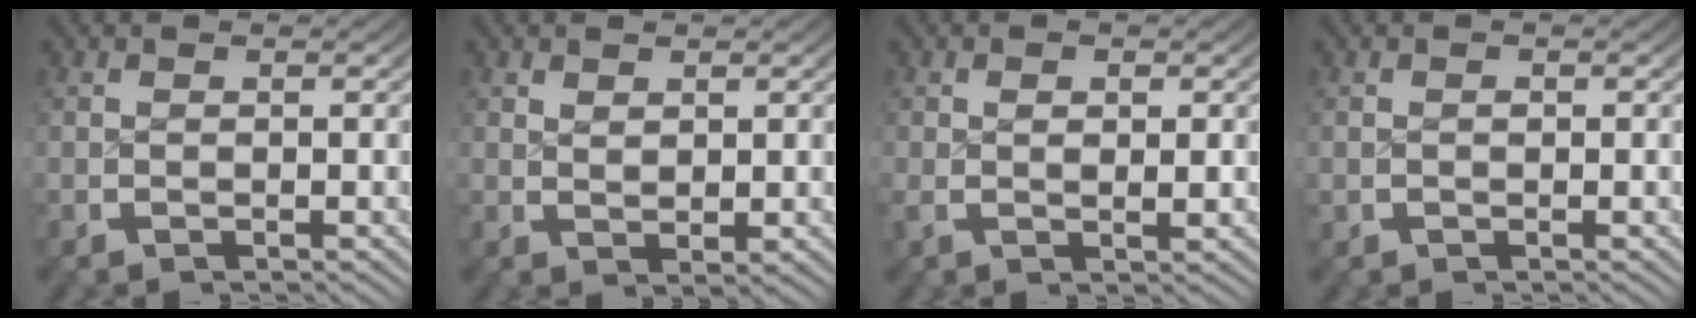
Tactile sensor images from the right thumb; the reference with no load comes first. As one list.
[{"total": 1.4, "force": [1.0, 0.4, 0.8], "torque": [-0.011, -0.006, 0.028]}, {"total": 1.7, "force": [0.3, 1.0, 1.3], "torque": [-0.029, -0.009, 0.012]}, {"total": 0.6, "force": [0.0, 0.6, 0.2], "torque": [-0.007, -0.004, 0.004]}]